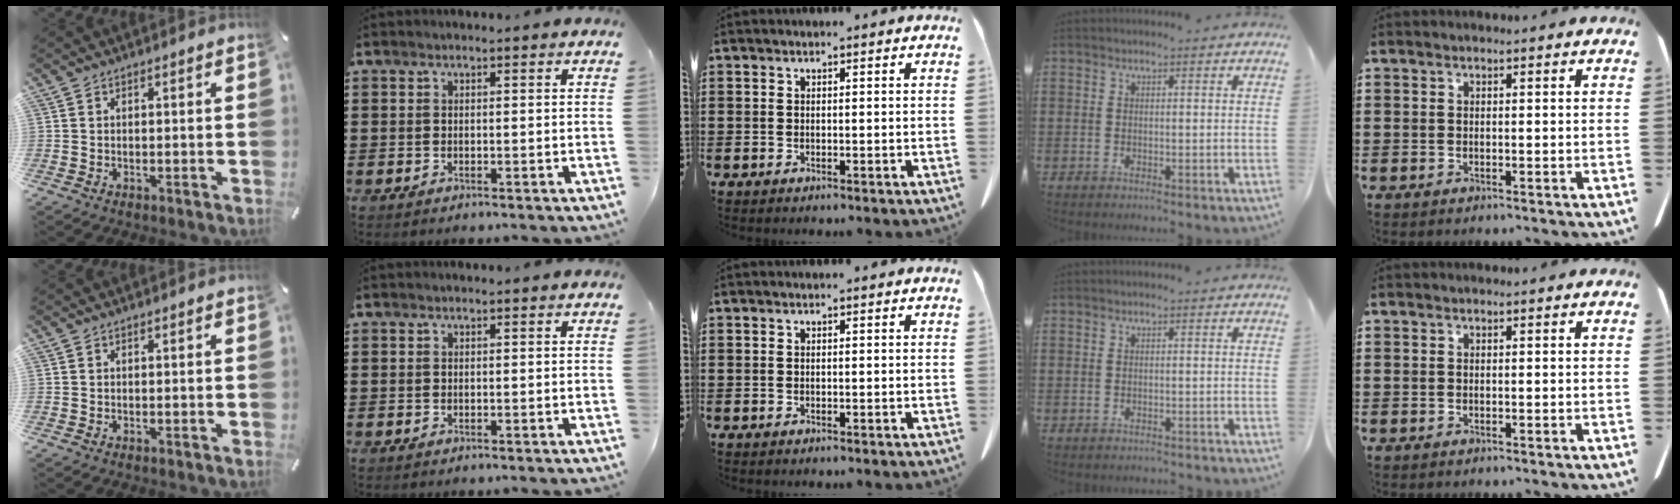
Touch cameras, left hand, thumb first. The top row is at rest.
{"ring": {"total": 0.6, "force": [-0.6, 0.1, 0.1], "torque": [-0.003, -0.001, -0.012]}}